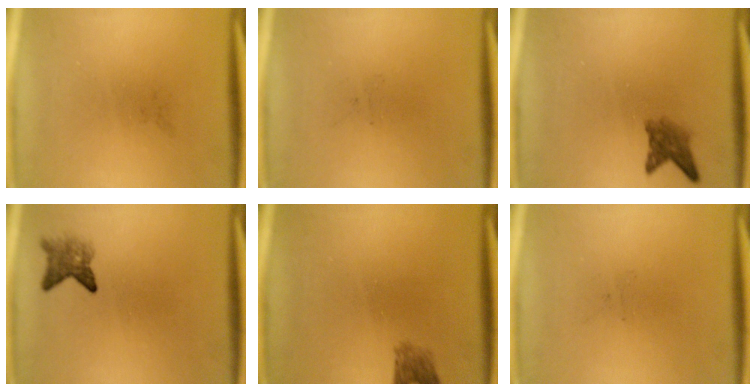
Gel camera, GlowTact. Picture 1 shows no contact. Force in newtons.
{"total": 0.0}
{"total": 2.9}
{"total": 2.8}
{"total": 2.2}
{"total": 0.0}